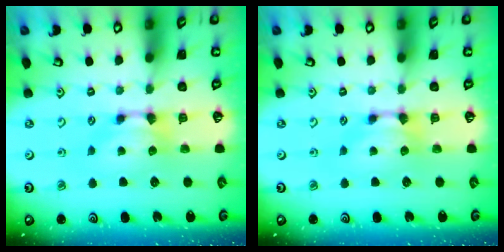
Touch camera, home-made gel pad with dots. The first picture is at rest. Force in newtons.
{"total": 0.0}